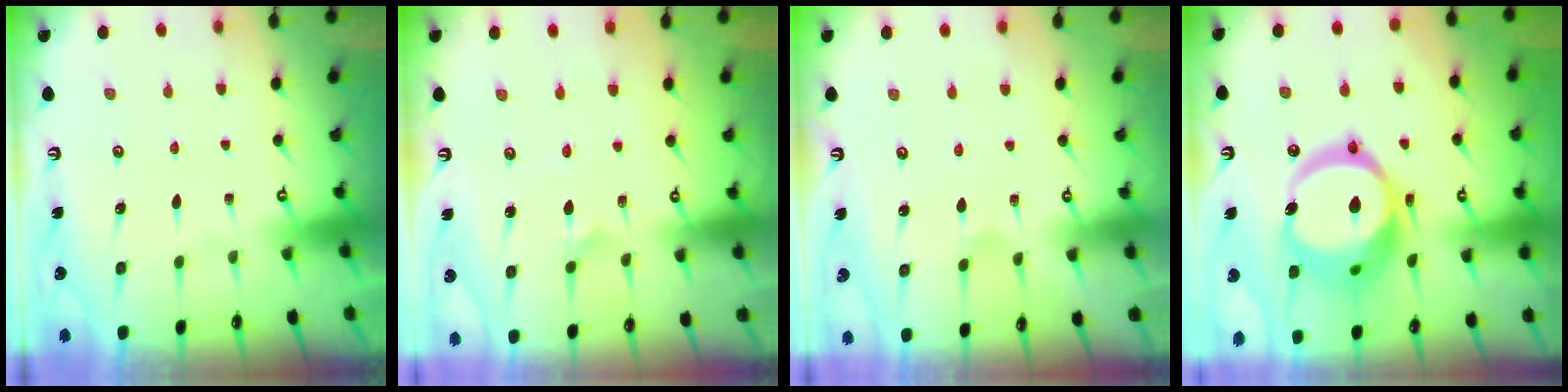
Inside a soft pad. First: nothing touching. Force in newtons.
{"total": 4.7, "press": 4.6, "slide": 0.6}
{"total": 1.7, "press": 1.6, "slide": 0.1}
{"total": 21.0, "press": 20.9, "slide": 2.4}